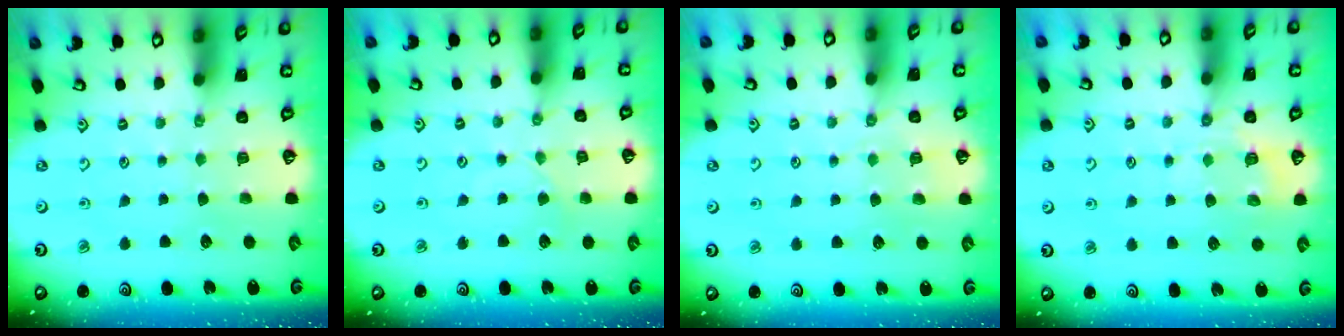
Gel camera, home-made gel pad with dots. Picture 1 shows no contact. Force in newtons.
{"total": 2.3, "press": 2.3, "slide": 0.4}
{"total": 3.2, "press": 3.1, "slide": 0.7}
{"total": 7.7, "press": 7.6, "slide": 1.0}